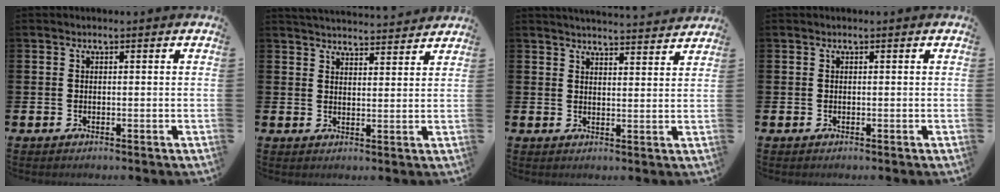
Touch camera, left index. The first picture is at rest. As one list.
[{"total": 4.0, "force": [4.0, 0.1, 0.0], "torque": [-0.004, -0.028, 0.072]}, {"total": 4.0, "force": [4.0, -0.2, 0.1], "torque": [-0.001, -0.032, 0.068]}, {"total": 0.0}]